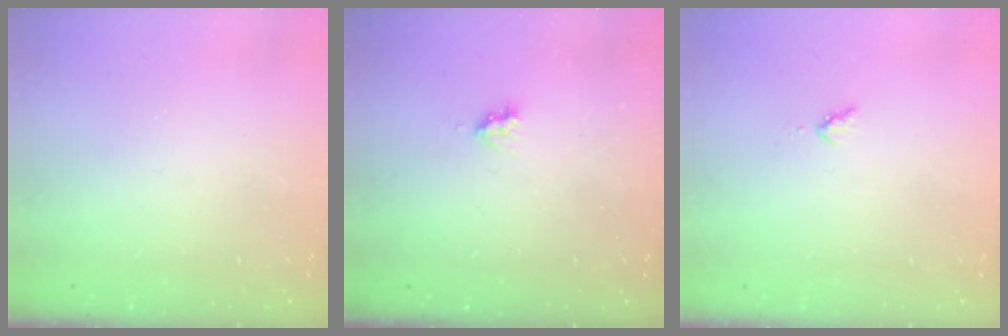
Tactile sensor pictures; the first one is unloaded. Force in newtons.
{"total": 2.6, "press": 2.6, "slide": 0.4}
{"total": 2.8, "press": 2.8, "slide": 0.4}